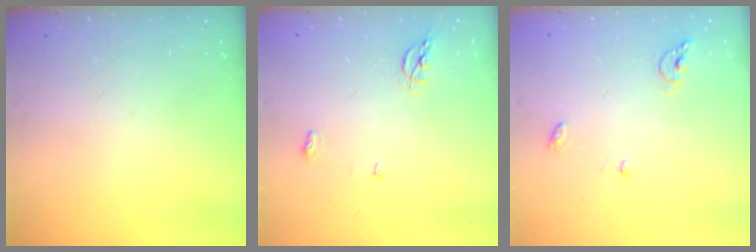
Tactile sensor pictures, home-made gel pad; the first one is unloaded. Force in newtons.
{"total": 5.6, "press": 5.6, "slide": 0.7}
{"total": 5.7, "press": 5.7, "slide": 0.5}